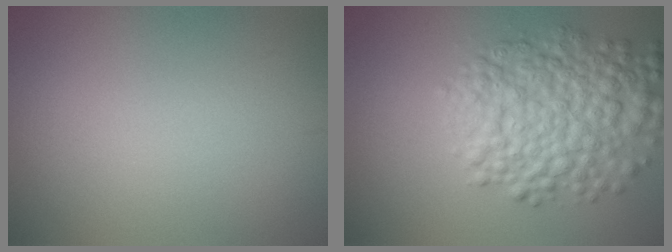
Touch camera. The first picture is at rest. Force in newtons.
{"total": 7.6, "press": 7.6, "slide": 0.2}